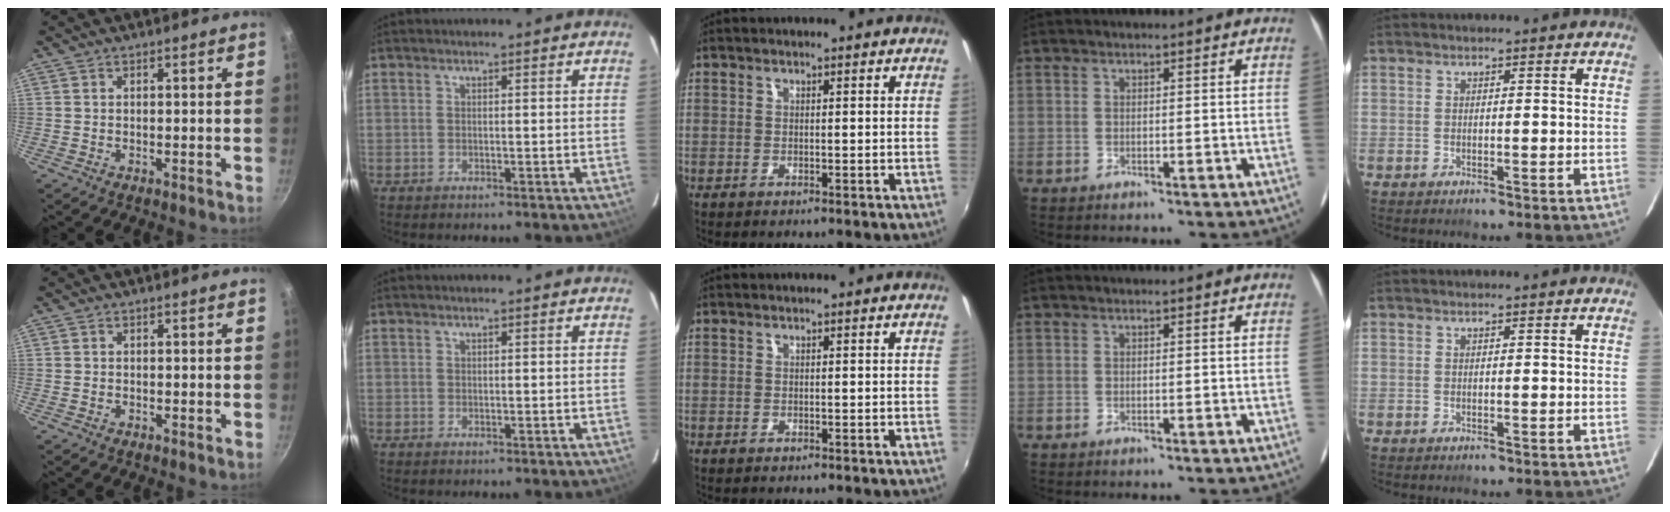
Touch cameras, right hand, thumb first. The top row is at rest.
{}